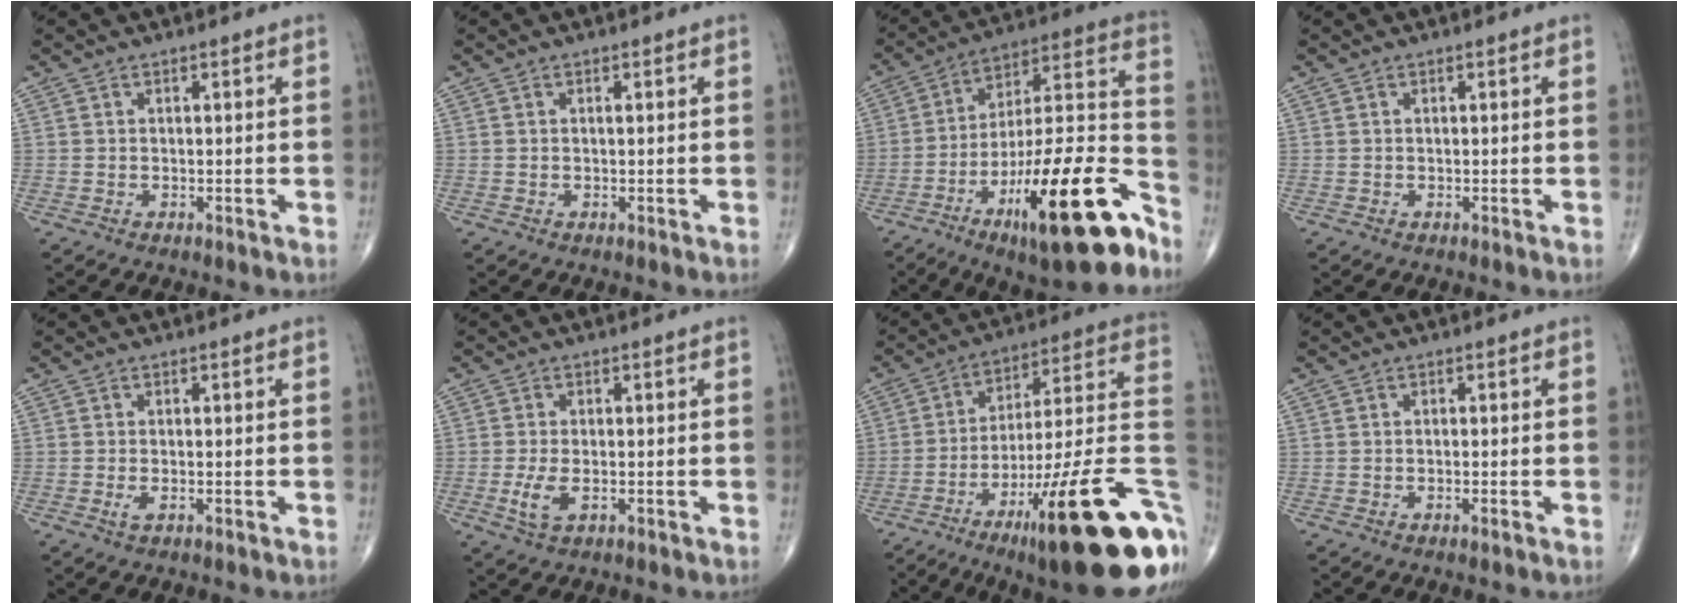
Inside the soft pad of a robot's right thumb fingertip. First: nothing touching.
{"total": 0.0}
{"total": 27.6, "force": [-14.7, 7.4, 22.1], "torque": [-0.296, 0.085, -0.230]}
{"total": 0.0}
{"total": 1.4, "force": [-0.6, 0.5, 1.2], "torque": [-0.027, 0.000, -0.011]}
{"total": 4.2, "force": [-1.1, 1.9, 3.6], "torque": [-0.080, -0.005, -0.020]}
{"total": 31.8, "force": [-12.4, 7.1, 28.4], "torque": [-0.328, 0.059, -0.181]}
{"total": 0.8, "force": [-0.4, 0.0, 0.6], "torque": [-0.013, 0.003, -0.006]}